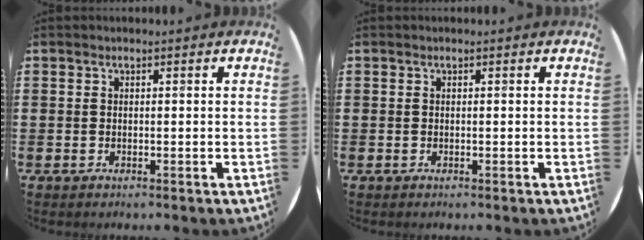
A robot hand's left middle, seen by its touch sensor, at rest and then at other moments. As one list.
[{"total": 0.0}]